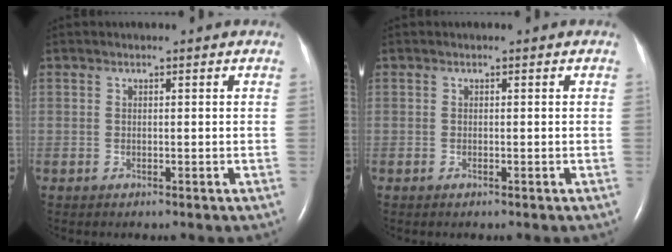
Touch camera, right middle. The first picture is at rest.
{"total": 0.0}